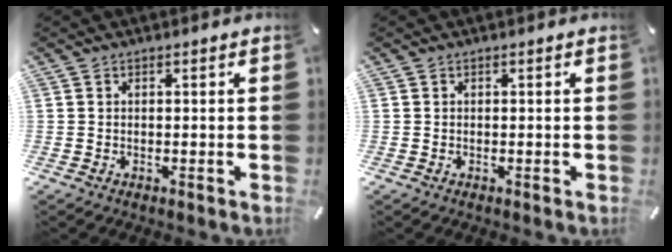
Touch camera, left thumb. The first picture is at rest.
{"total": 0.0}